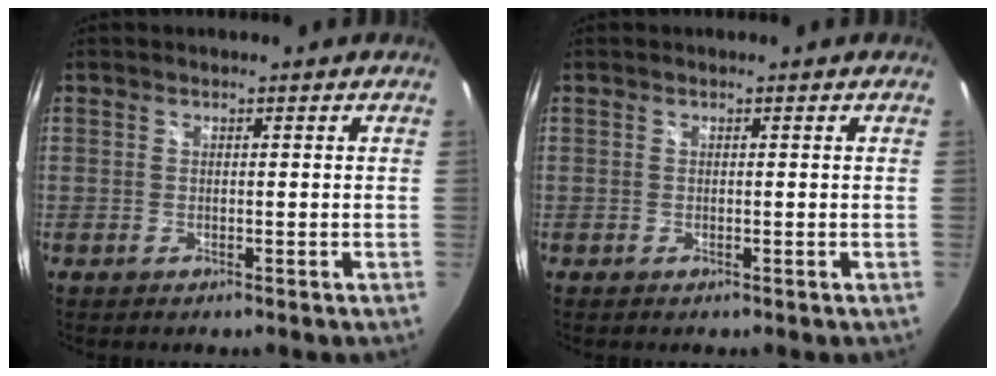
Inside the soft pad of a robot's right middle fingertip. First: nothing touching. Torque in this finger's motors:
{"motor_torque": [-0.03, -0.34, 0.03, 0.01]}